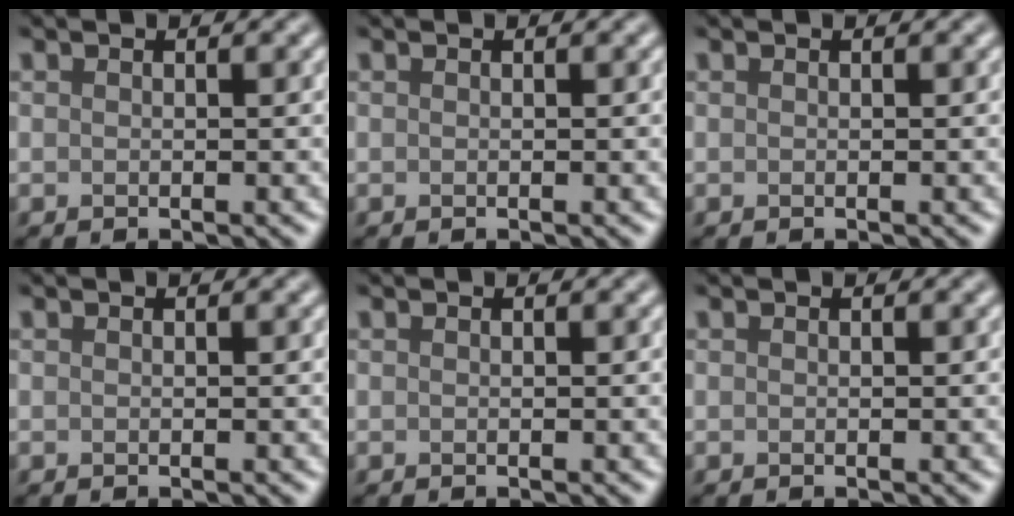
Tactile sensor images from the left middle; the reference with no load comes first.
{"total": 0.0}
{"total": 0.0}
{"total": 0.0}
{"total": 0.0}
{"total": 0.0}